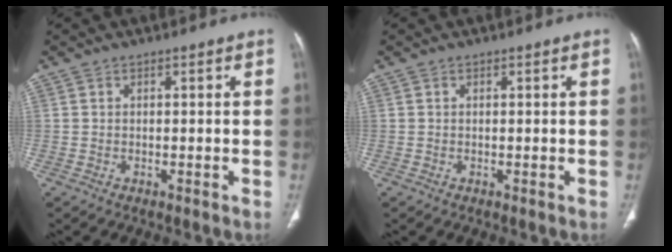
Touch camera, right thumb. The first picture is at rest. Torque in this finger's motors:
{"motor_torque": [-0.17, 0.06, -0.31, 0.24, 0.03]}